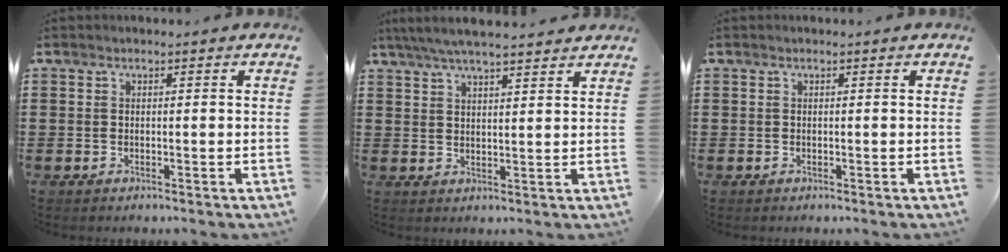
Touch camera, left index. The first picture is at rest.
{"total": 5.0, "force": [4.5, 0.3, 2.2], "torque": [-0.054, -0.012, 0.081]}
{"total": 0.0}